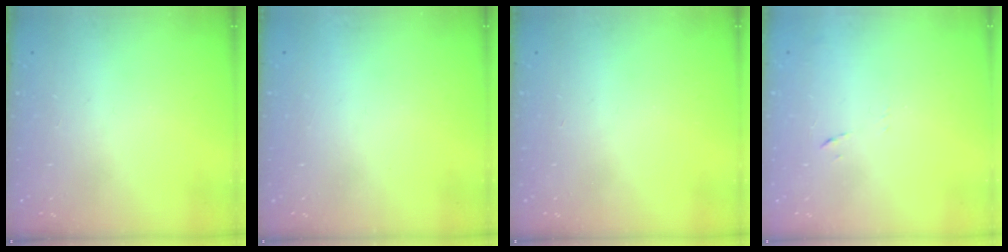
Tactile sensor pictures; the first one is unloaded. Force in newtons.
{"total": 1.5, "press": 1.5, "slide": 0.1}
{"total": 0.0}
{"total": 7.2, "press": 7.2, "slide": 0.6}